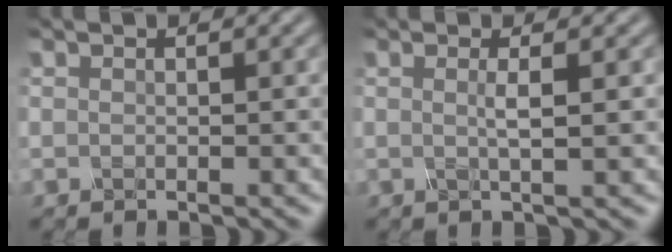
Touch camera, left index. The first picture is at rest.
{"total": 1.7, "force": [0.2, 0.4, 1.7], "torque": [-0.029, 0.002, -0.003]}